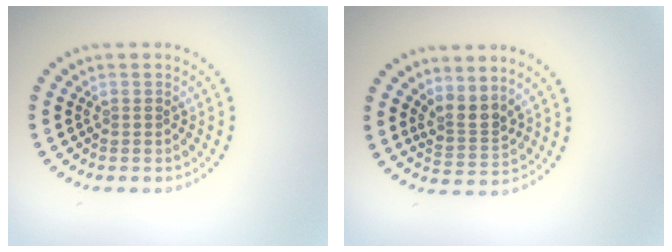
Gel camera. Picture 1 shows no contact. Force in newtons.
{"total": 2.7, "press": 1.9, "slide": 1.9}